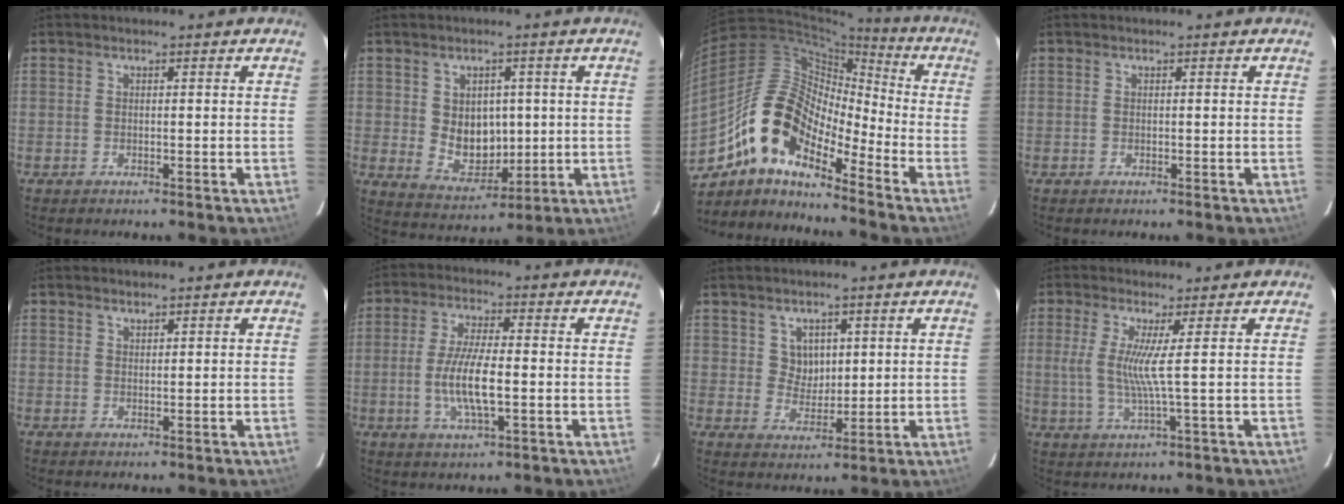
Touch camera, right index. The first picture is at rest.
{"total": 8.5, "force": [0.8, 6.8, 5.0], "torque": [-0.090, -0.005, 0.036]}
{"total": 14.2, "force": [-10.1, 5.5, 8.3], "torque": [-0.135, 0.010, -0.205]}
{"total": 0.0}
{"total": 0.9, "force": [0.8, 0.3, 0.1], "torque": [-0.003, 0.001, 0.016]}
{"total": 8.7, "force": [-1.6, 2.1, 8.3], "torque": [-0.167, -0.007, -0.029]}
{"total": 4.4, "force": [1.8, 3.8, 1.4], "torque": [-0.019, 0.005, 0.040]}
{"total": 5.4, "force": [0.8, -1.1, 5.2], "torque": [-0.105, -0.009, 0.013]}